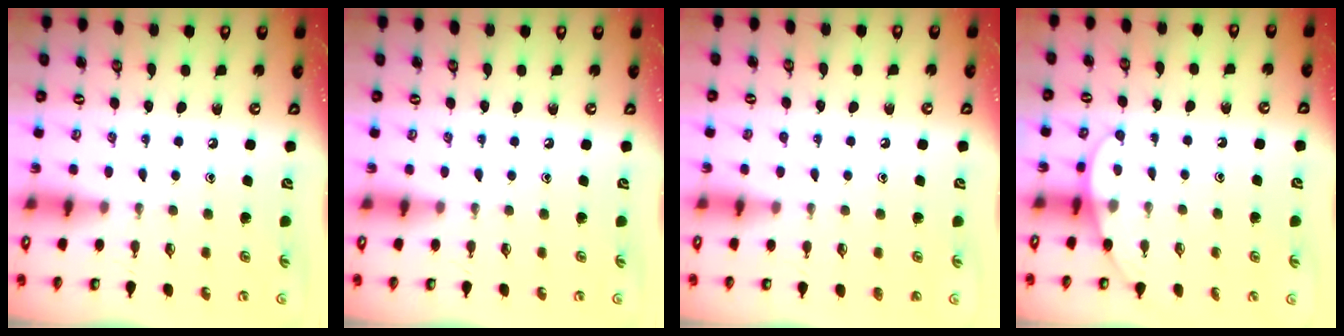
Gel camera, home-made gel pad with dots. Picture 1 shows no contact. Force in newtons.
{"total": 0.0}
{"total": 1.1, "press": 1.1, "slide": 0.3}
{"total": 4.6, "press": 4.5, "slide": 0.4}